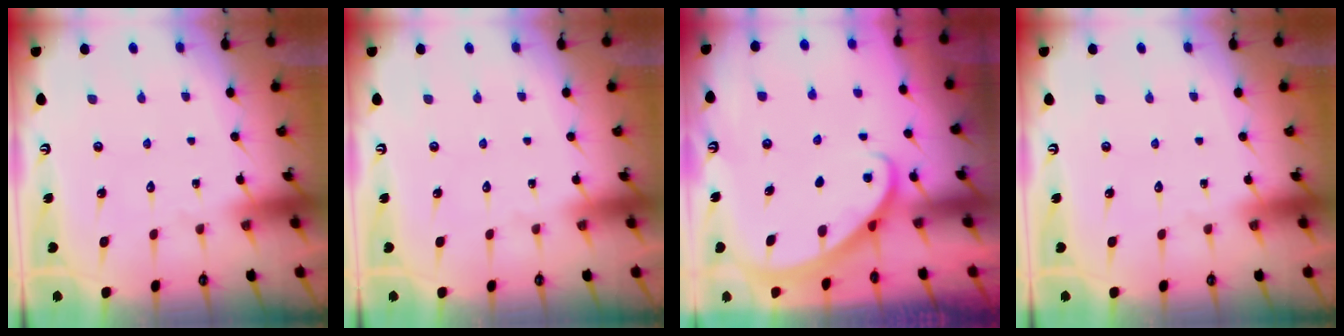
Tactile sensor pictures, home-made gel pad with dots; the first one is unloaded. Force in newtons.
{"total": 0.0}
{"total": 1.9, "press": 1.9, "slide": 0.2}
{"total": 0.0}